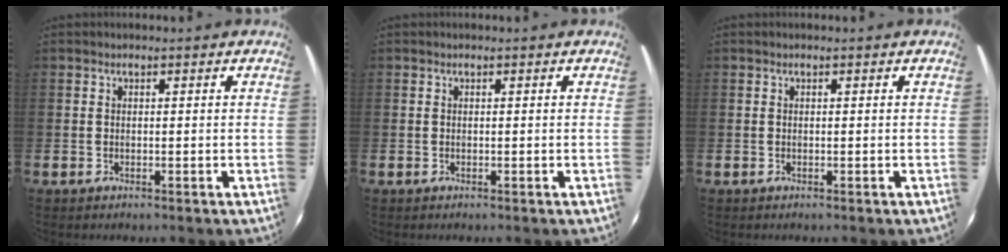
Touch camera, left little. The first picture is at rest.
{"total": 0.0}
{"total": 0.0}